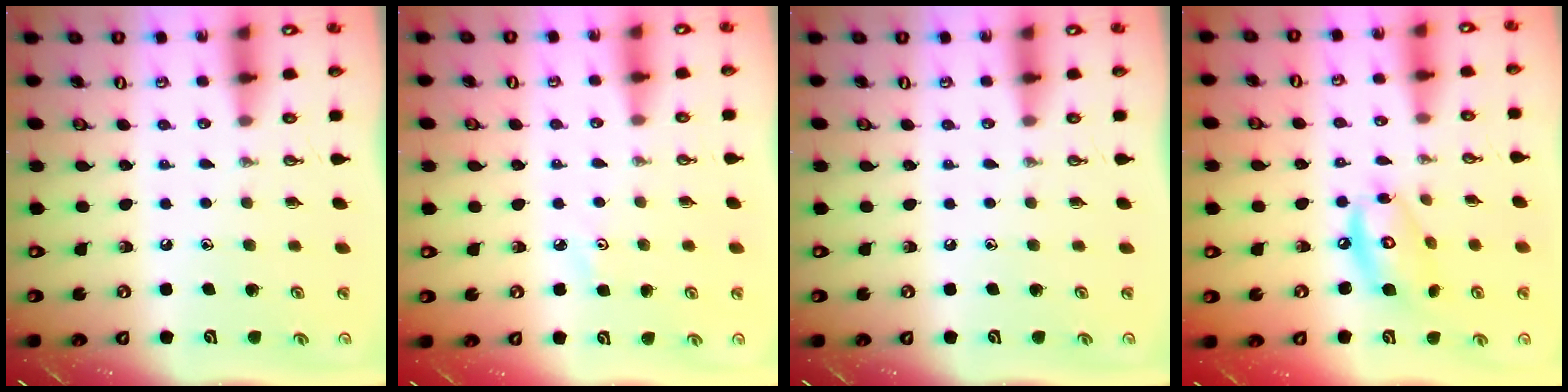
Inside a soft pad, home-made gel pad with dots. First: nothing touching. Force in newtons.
{"total": 2.8, "press": 2.8, "slide": 0.4}
{"total": 0.0}
{"total": 11.4, "press": 11.3, "slide": 0.9}